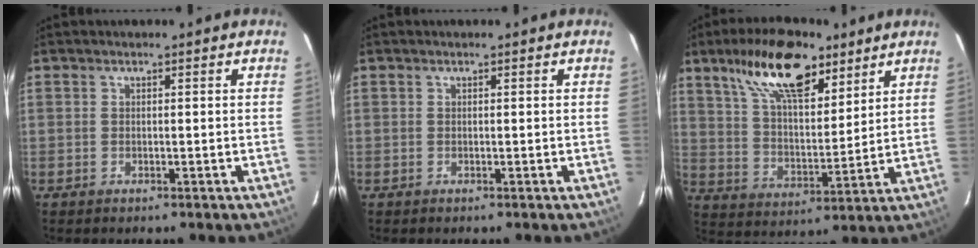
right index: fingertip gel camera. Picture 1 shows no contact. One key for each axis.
{"total": 0.0}
{"total": 17.1, "fx": 10.8, "fy": 7.0, "fz": 11.3, "tx": -0.202, "ty": 0.020, "tz": 0.193}